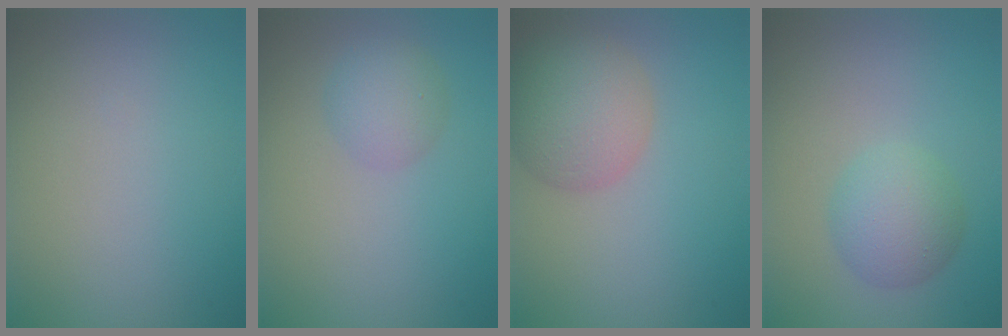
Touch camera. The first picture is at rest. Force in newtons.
{"total": 2.6, "press": 2.6, "slide": 0.0}
{"total": 5.6, "press": 5.6, "slide": 0.3}
{"total": 4.4, "press": 4.4, "slide": 0.1}